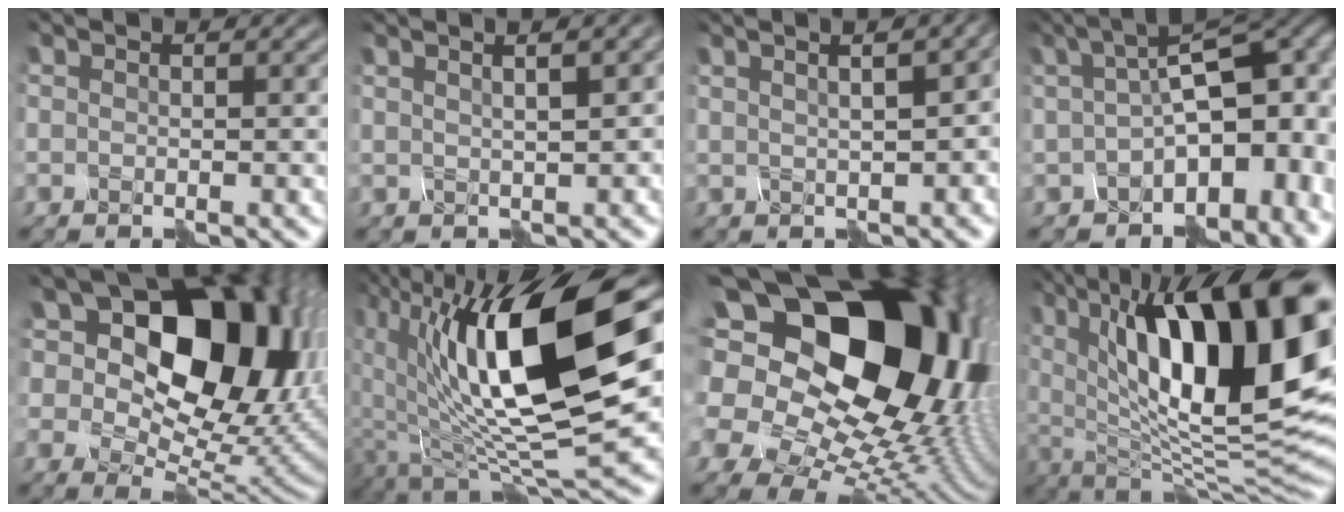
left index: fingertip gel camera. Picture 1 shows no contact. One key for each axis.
{"total": 6.1, "fx": 2.9, "fy": 2.3, "fz": 4.8, "tx": -0.041, "ty": 0.041, "tz": 0.017}
{"total": 6.7, "fx": 2.4, "fy": 2.4, "fz": 5.8, "tx": -0.036, "ty": 0.030, "tz": 0.022}
{"total": 11.1, "fx": -0.4, "fy": 6.1, "fz": 9.3, "tx": -0.116, "ty": 0.011, "tz": -0.003}
{"total": 18.8, "fx": 6.2, "fy": 12.1, "fz": 13.0, "tx": -0.197, "ty": 0.050, "tz": 0.089}
{"total": 16.6, "fx": 3.8, "fy": 7.4, "fz": 14.4, "tx": -0.252, "ty": -0.008, "tz": 0.066}
{"total": 23.9, "fx": 7.9, "fy": 16.7, "fz": 15.1, "tx": -0.318, "ty": 0.054, "tz": 0.157}
{"total": 19.2, "fx": 6.3, "fy": 7.2, "fz": 16.7, "tx": -0.249, "ty": 0.028, "tz": 0.108}